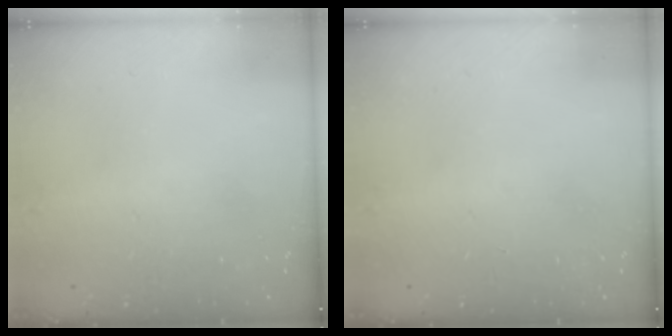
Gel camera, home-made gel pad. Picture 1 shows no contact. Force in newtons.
{"total": 0.0}